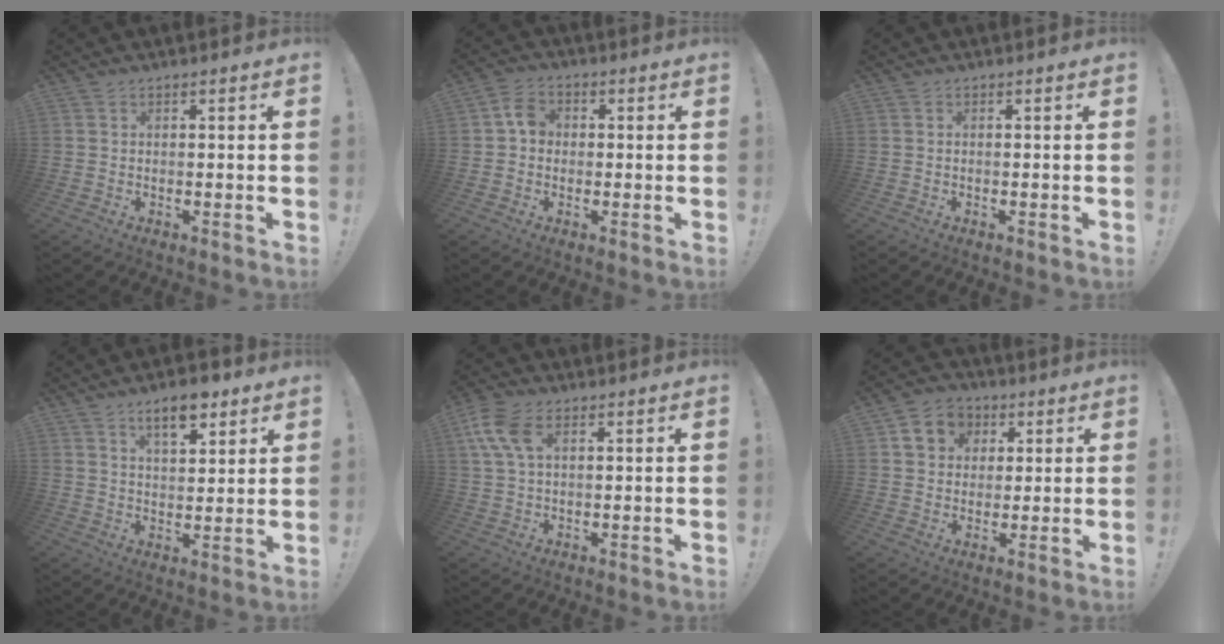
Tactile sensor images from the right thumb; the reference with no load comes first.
{"total": 5.6, "force": [0.2, 4.6, 3.2], "torque": [-0.048, 0.017, 0.004]}
{"total": 0.0}
{"total": 8.8, "force": [6.0, 3.4, 5.4], "torque": [-0.070, -0.028, 0.104]}
{"total": 9.0, "force": [3.0, 5.0, 6.8], "torque": [-0.150, 0.002, 0.059]}
{"total": 9.6, "force": [3.5, 8.2, 3.4], "torque": [-0.046, -0.007, 0.073]}